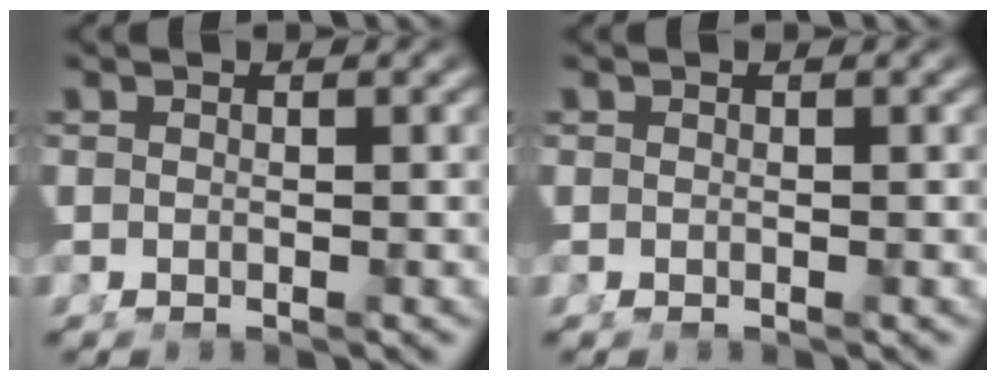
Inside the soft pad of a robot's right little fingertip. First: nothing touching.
{"total": 0.0}